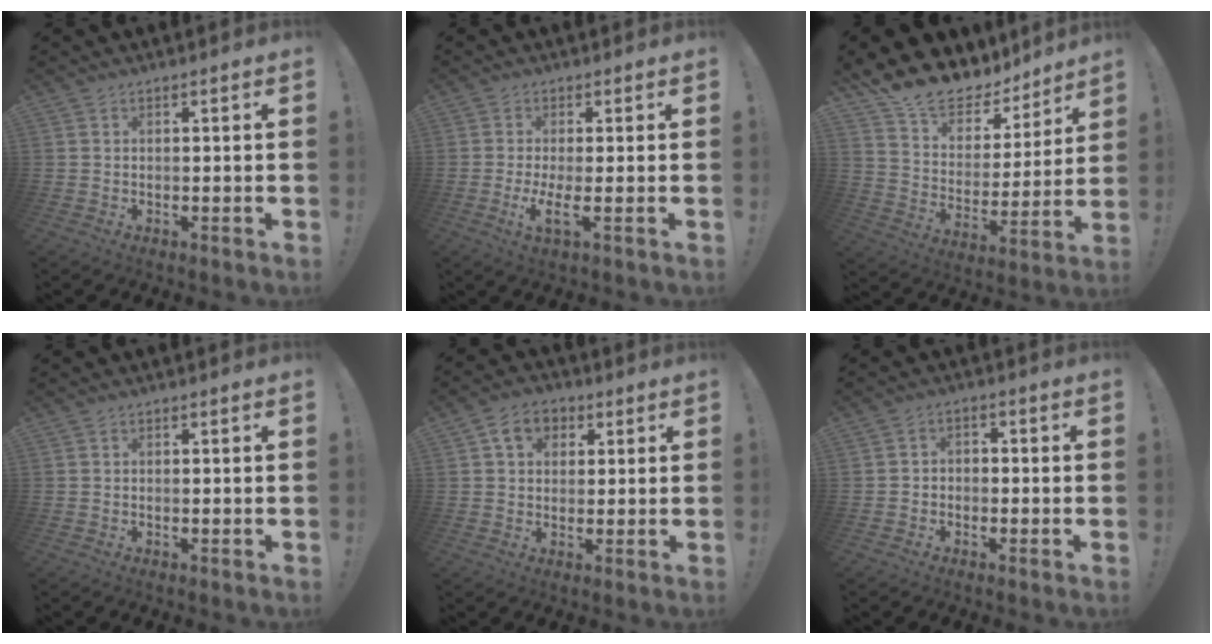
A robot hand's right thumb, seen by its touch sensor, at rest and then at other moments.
{"total": 5.0, "force": [-0.5, 0.4, 4.9], "torque": [-0.092, -0.019, -0.008]}
{"total": 13.4, "force": [11.9, 5.2, 3.4], "torque": [-0.078, -0.099, 0.215]}
{"total": 0.0}
{"total": 7.2, "force": [2.8, 5.6, 3.6], "torque": [-0.050, -0.002, 0.053]}
{"total": 3.1, "force": [-2.2, 1.8, 1.0], "torque": [-0.014, 0.012, -0.042]}